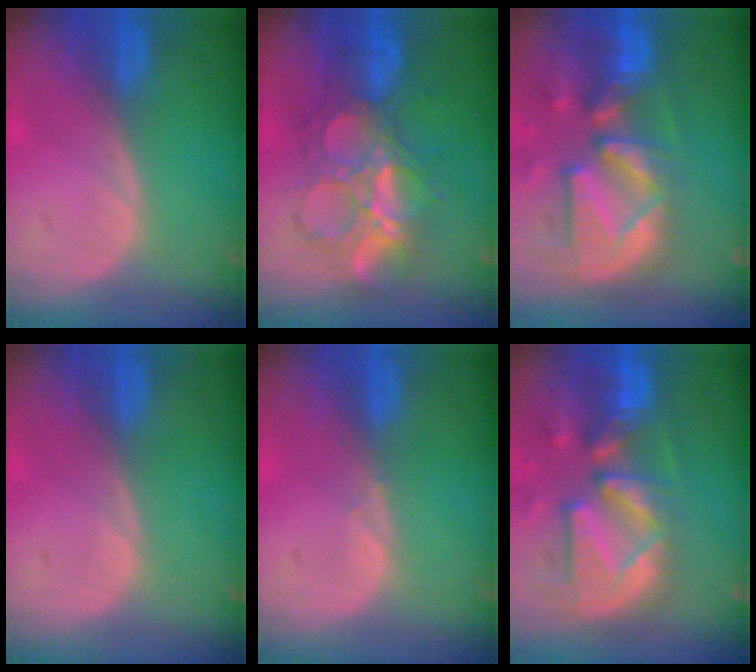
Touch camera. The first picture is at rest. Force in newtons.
{"total": 9.1, "press": 9.0, "slide": 1.1}
{"total": 13.3, "press": 11.4, "slide": 6.8}
{"total": 0.0}
{"total": 0.5, "press": 0.5, "slide": 0.2}
{"total": 13.3, "press": 11.4, "slide": 6.8}